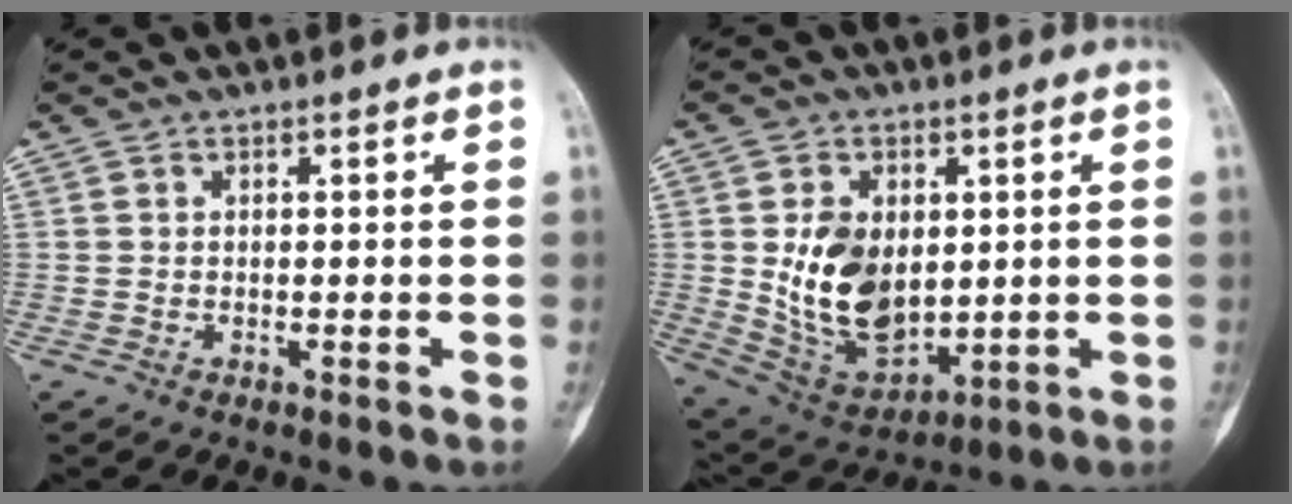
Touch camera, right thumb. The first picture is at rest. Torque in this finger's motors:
{"motor_torque": [1.22, 1.18, 0.74, -0.45, 0.13]}